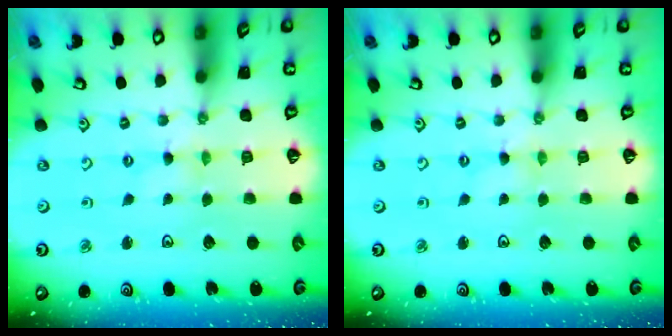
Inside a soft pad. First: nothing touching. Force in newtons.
{"total": 0.7, "press": 0.7, "slide": 0.1}